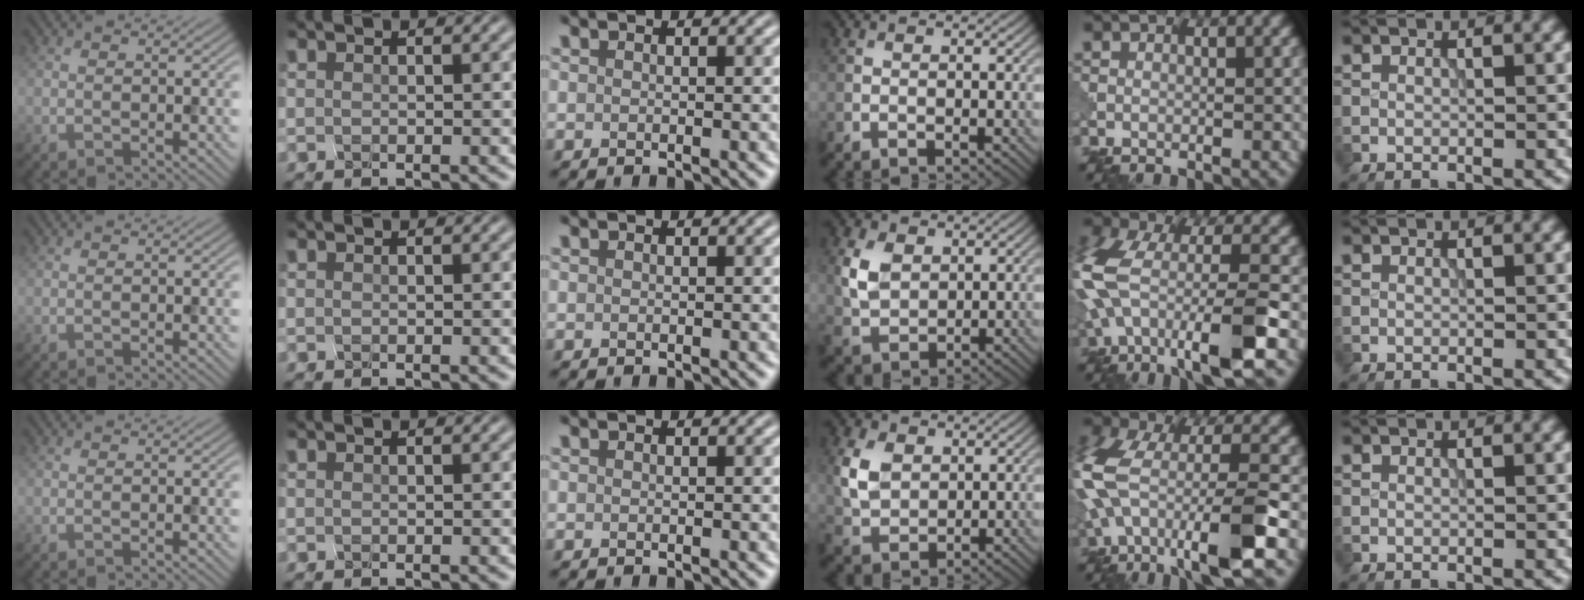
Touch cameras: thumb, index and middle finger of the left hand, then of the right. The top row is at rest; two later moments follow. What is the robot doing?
{"motion": "squeeze", "object": "clothespin"}